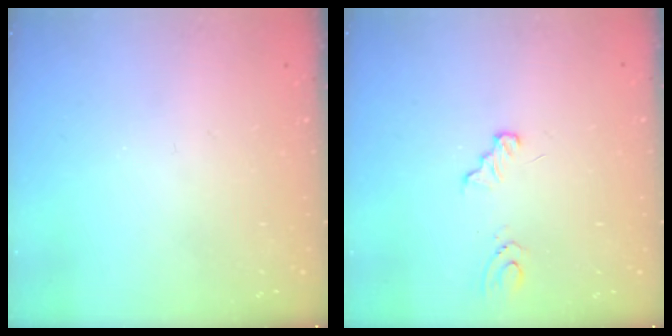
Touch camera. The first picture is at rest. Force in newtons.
{"total": 3.3, "press": 3.3, "slide": 0.2}